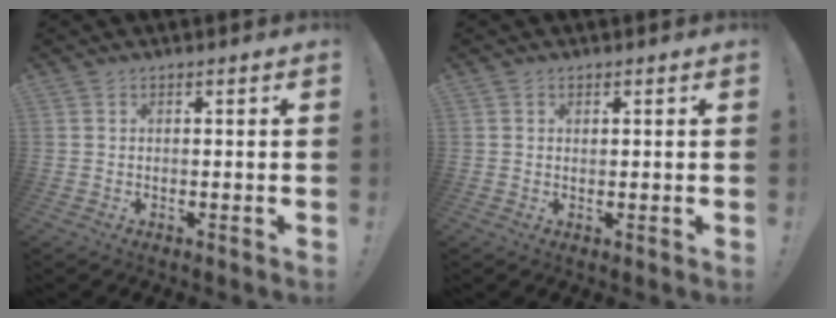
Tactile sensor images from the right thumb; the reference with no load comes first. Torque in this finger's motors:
{"motor_torque": [-0.28, -0.35, -0.06, 0.19, -0.01]}